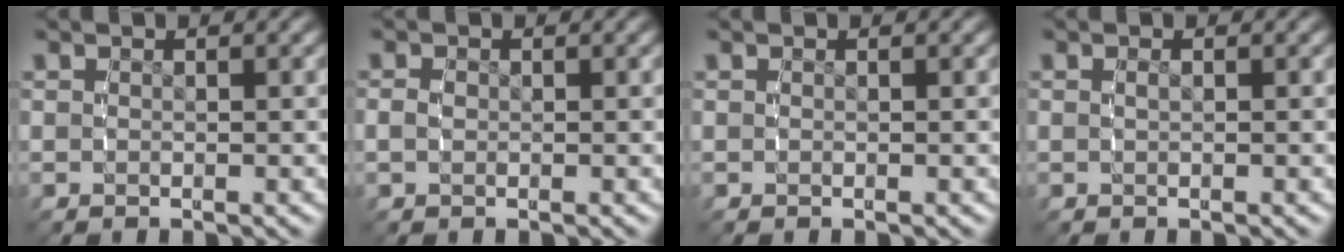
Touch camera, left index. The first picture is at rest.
{"total": 0.9, "force": [-0.1, 0.6, 0.7], "torque": [-0.015, -0.001, -0.002]}
{"total": 0.0}
{"total": 0.7, "force": [-0.1, 0.4, 0.5], "torque": [-0.013, 0.002, -0.006]}